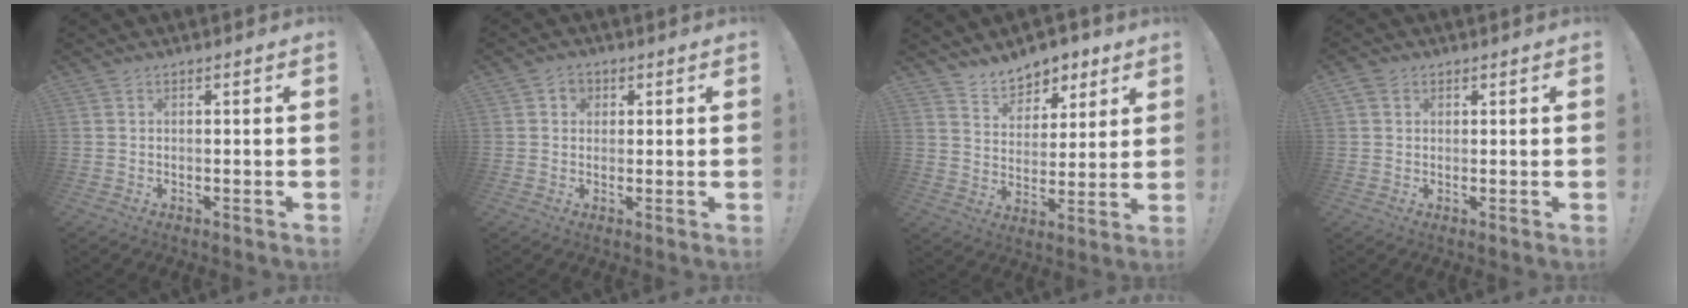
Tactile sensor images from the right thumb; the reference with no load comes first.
{"total": 3.3, "force": [1.2, 3.0, 0.9], "torque": [-0.008, -0.004, 0.020]}
{"total": 9.3, "force": [7.7, 5.1, 1.6], "torque": [-0.026, -0.061, 0.149]}
{"total": 2.8, "force": [1.5, 2.2, 0.8], "torque": [-0.011, -0.004, 0.029]}